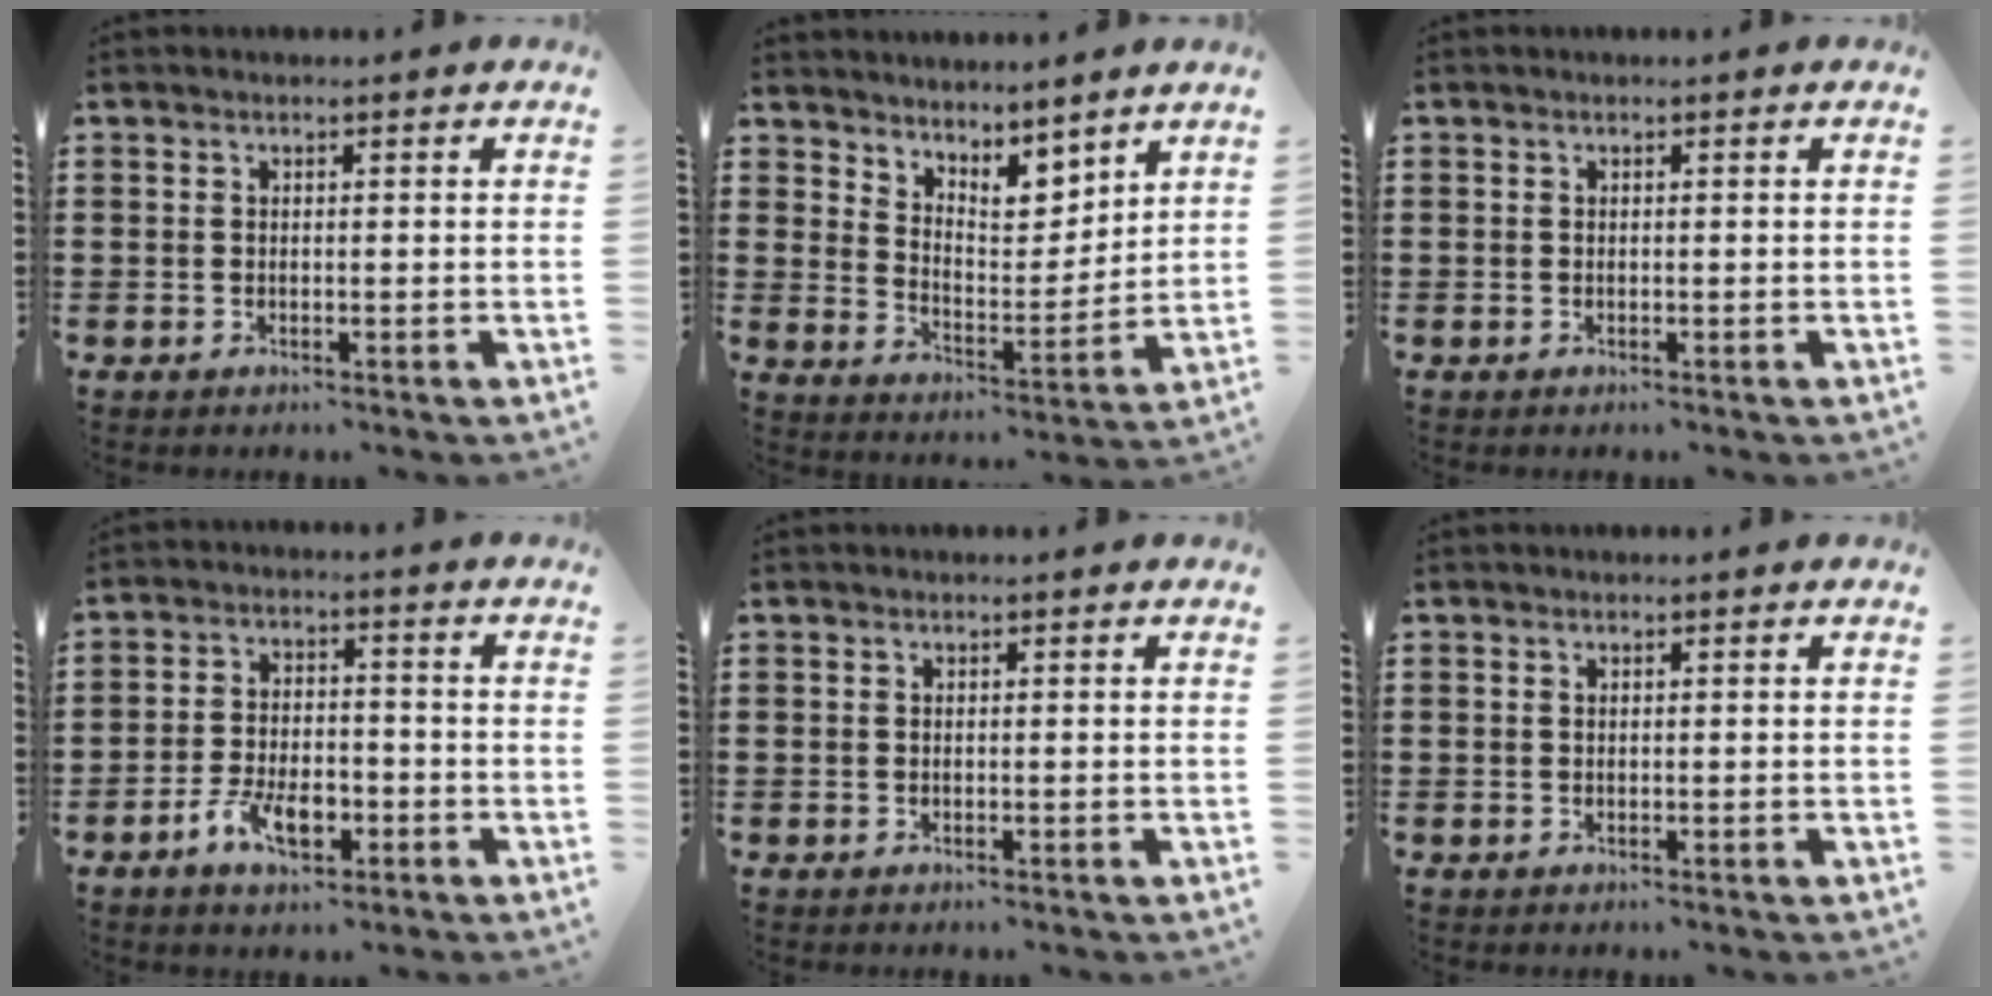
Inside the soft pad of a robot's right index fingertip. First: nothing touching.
{"total": 5.9, "force": [5.5, 1.9, 0.9], "torque": [-0.034, -0.037, 0.101]}
{"total": 0.0}
{"total": 6.5, "force": [-3.3, 3.3, 4.5], "torque": [-0.099, 0.005, -0.065]}
{"total": 0.0}
{"total": 0.0}